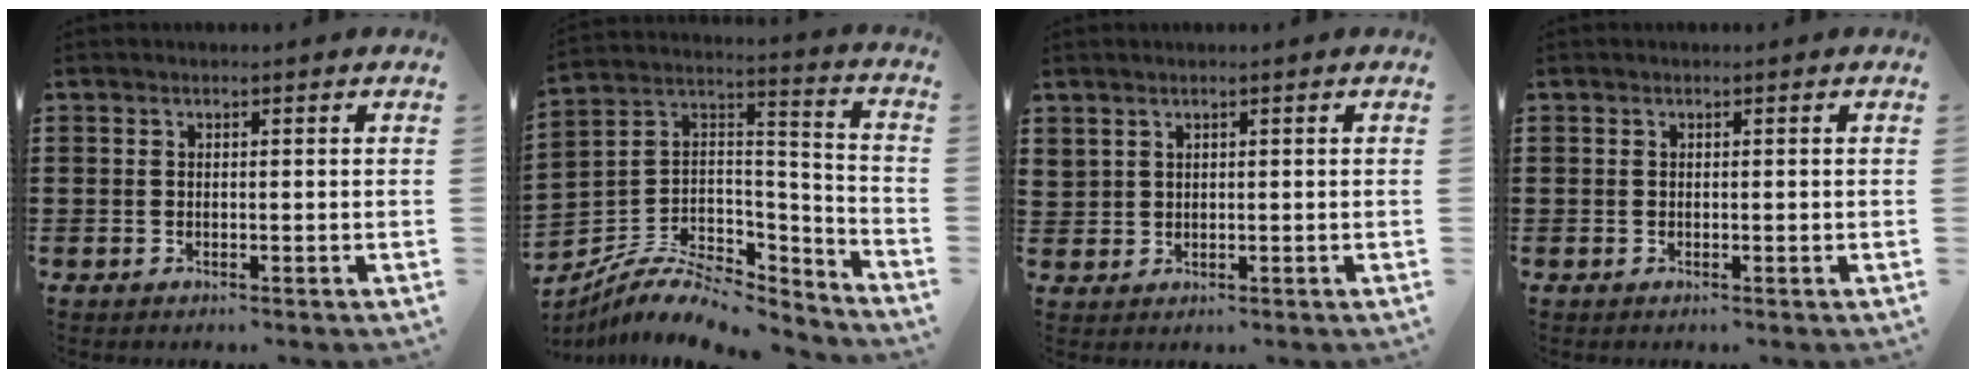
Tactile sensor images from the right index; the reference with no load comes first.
{"total": 9.0, "force": [-6.5, 4.3, 4.6], "torque": [-0.094, 0.010, -0.122]}
{"total": 1.4, "force": [1.2, 0.8, 0.3], "torque": [-0.008, 0.002, 0.023]}
{"total": 0.0}